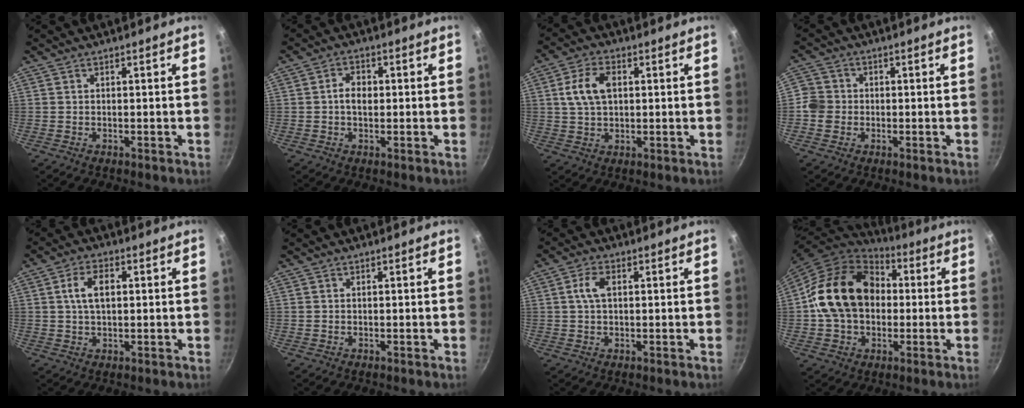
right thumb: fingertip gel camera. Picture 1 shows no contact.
{"total": 3.6, "force": [0.0, 2.5, 2.6], "torque": [-0.039, 0.010, -0.004]}
{"total": 7.7, "force": [1.6, 4.7, 5.9], "torque": [-0.113, 0.008, 0.031]}
{"total": 4.5, "force": [-0.7, 4.2, 1.3], "torque": [-0.011, 0.008, -0.021]}
{"total": 5.8, "force": [1.1, 3.1, 4.7], "torque": [-0.086, 0.008, 0.020]}
{"total": 0.0}
{"total": 3.9, "force": [0.8, 2.2, 3.1], "torque": [-0.070, 0.006, 0.015]}
{"total": 19.5, "force": [0.2, 14.4, 13.1], "torque": [-0.225, 0.029, -0.002]}